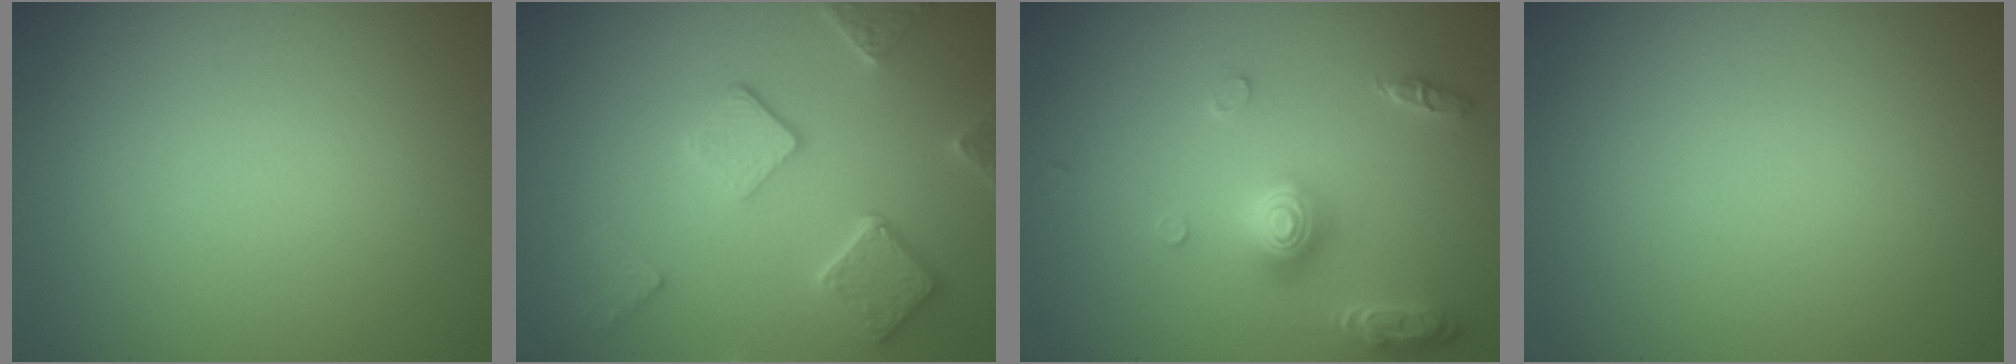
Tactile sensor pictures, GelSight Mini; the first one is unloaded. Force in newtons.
{"total": 5.1, "press": 3.9, "slide": 3.3}
{"total": 3.2, "press": 3.2, "slide": 0.4}
{"total": 0.0}